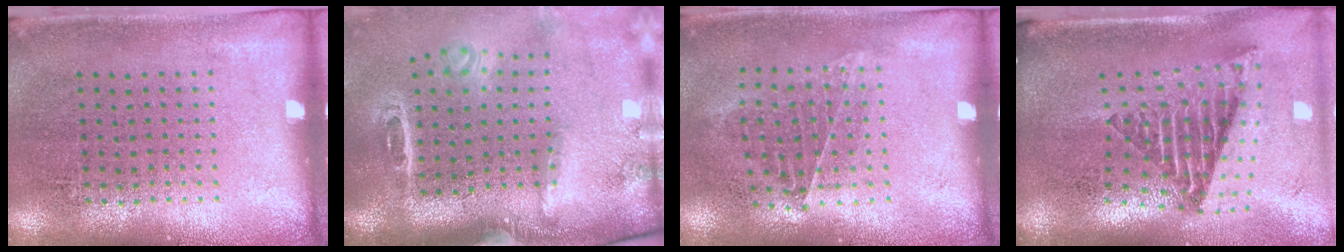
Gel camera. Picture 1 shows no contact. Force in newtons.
{"total": 3.2, "press": 2.2, "slide": 2.3}
{"total": 0.9, "press": 0.8, "slide": 0.4}
{"total": 2.9, "press": 1.8, "slide": 2.3}